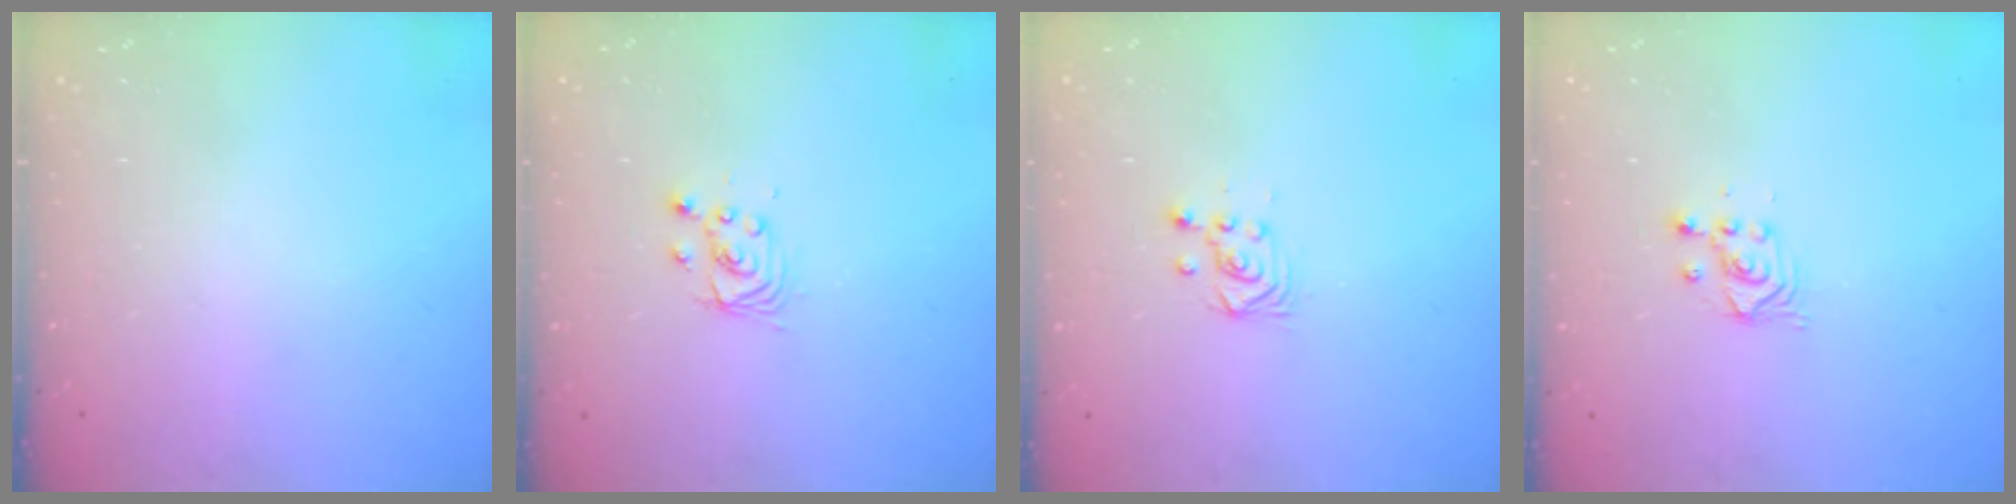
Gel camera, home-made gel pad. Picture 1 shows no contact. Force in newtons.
{"total": 3.3, "press": 3.3, "slide": 0.3}
{"total": 3.6, "press": 3.6, "slide": 0.3}
{"total": 2.5, "press": 2.5, "slide": 0.2}